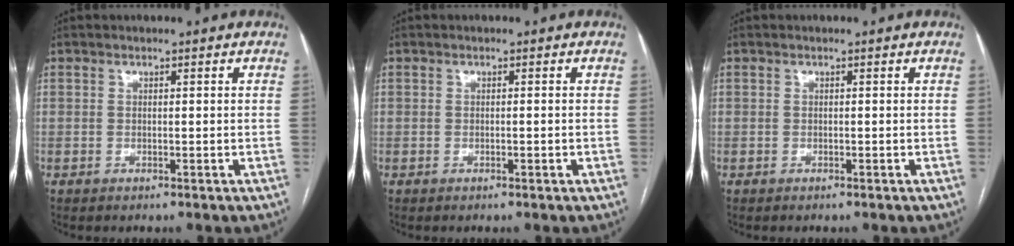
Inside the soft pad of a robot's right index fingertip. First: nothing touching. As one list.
[{"total": 0.5, "force": [-0.2, 0.0, 0.5], "torque": [-0.008, 0.000, -0.001]}, {"total": 0.0}]